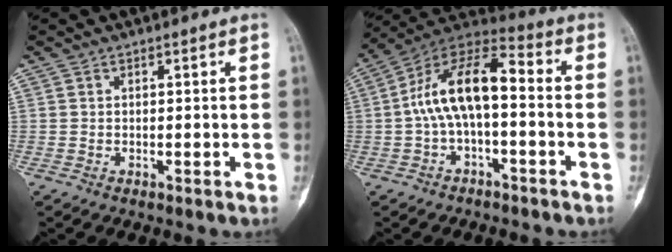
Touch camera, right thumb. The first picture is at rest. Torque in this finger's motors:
{"motor_torque": [0.18, 0.26, 1.01, -0.29, 0.13]}